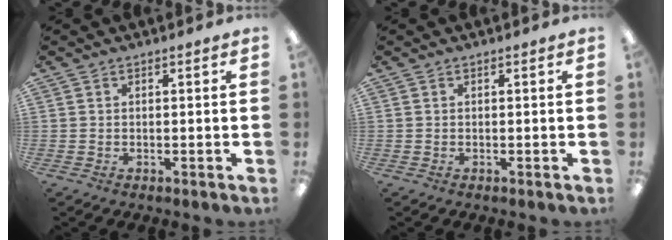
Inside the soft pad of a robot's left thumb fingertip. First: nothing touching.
{"total": 0.0}